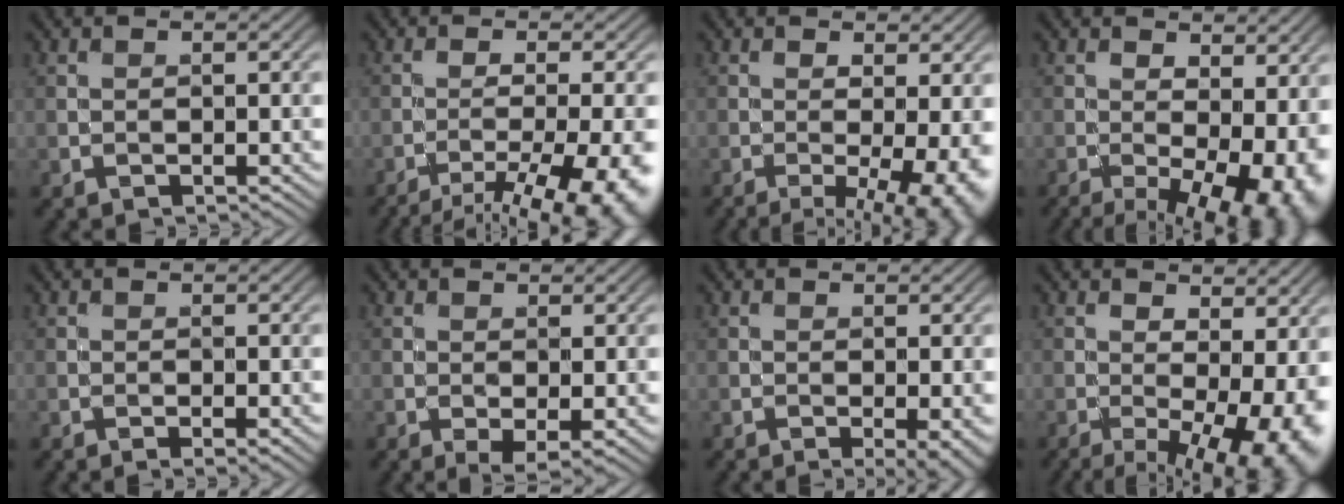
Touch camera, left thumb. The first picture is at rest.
{"total": 13.4, "force": [-9.1, 4.0, 9.0], "torque": [-0.135, -0.028, -0.109]}
{"total": 9.7, "force": [-3.6, 3.2, 8.4], "torque": [-0.108, -0.016, -0.035]}
{"total": 13.1, "force": [-4.3, 5.7, 11.0], "torque": [-0.155, -0.025, -0.044]}
{"total": 2.2, "force": [-0.8, 0.6, 1.9], "torque": [-0.034, -0.001, -0.014]}
{"total": 3.6, "force": [-1.2, 1.3, 3.2], "torque": [-0.050, -0.004, -0.013]}
{"total": 3.8, "force": [-1.7, 1.0, 3.3], "torque": [-0.051, -0.004, -0.015]}
{"total": 12.9, "force": [-3.9, 4.8, 11.3], "torque": [-0.163, -0.023, -0.041]}